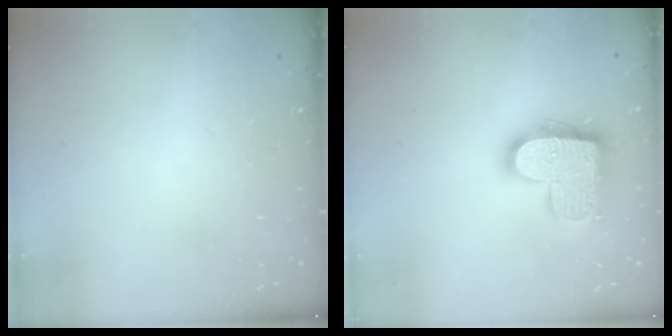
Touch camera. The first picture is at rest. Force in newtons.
{"total": 17.0, "press": 17.0, "slide": 1.1}